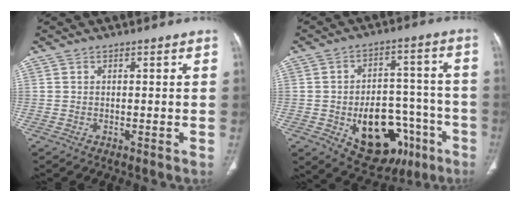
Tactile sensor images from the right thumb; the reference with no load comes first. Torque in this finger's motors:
{"motor_torque": [3.61, 1.40, 1.15, -0.92, 0.12]}